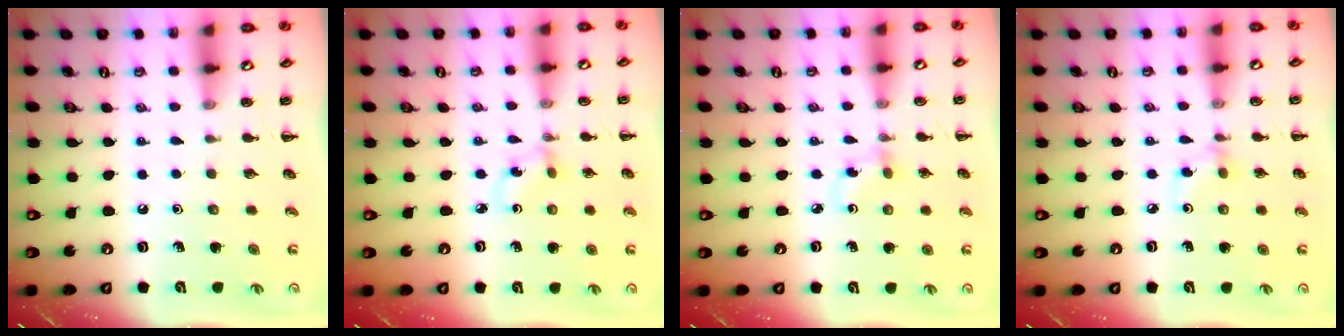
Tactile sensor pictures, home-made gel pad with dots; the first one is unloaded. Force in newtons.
{"total": 1.5, "press": 1.3, "slide": 0.7}
{"total": 3.0, "press": 2.8, "slide": 1.2}
{"total": 3.0, "press": 2.8, "slide": 0.9}